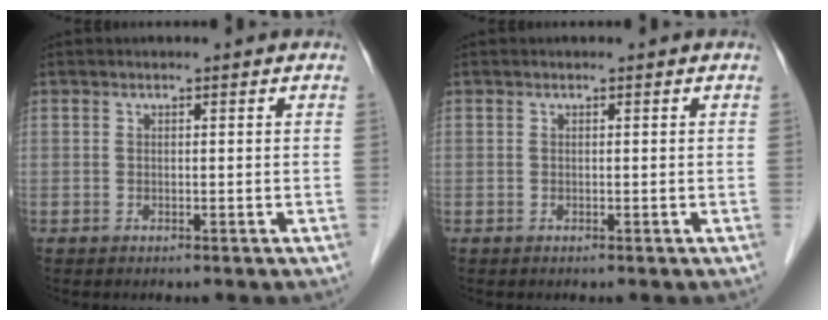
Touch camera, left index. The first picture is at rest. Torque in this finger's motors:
{"motor_torque": [0.02, 0.01, -0.04, -0.01]}